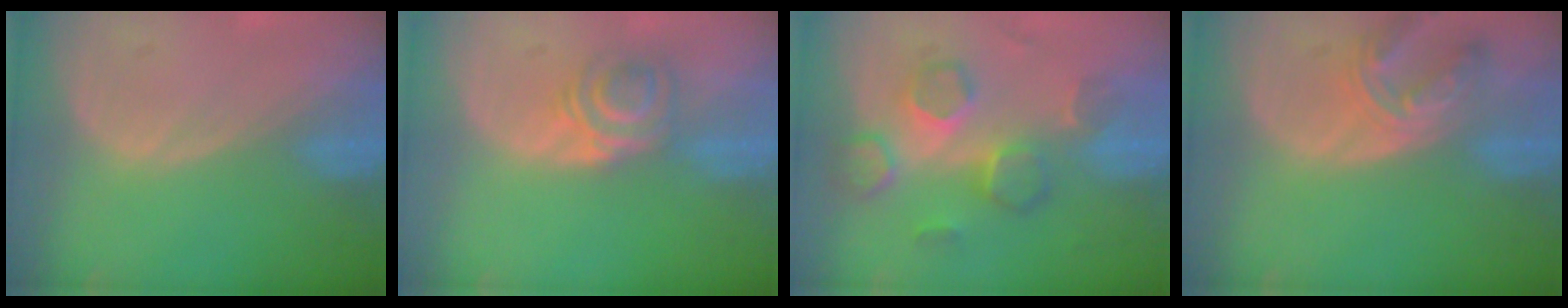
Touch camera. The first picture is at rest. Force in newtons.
{"total": 5.9, "press": 4.8, "slide": 3.4}
{"total": 8.8, "press": 7.6, "slide": 4.4}
{"total": 6.8, "press": 6.3, "slide": 2.5}